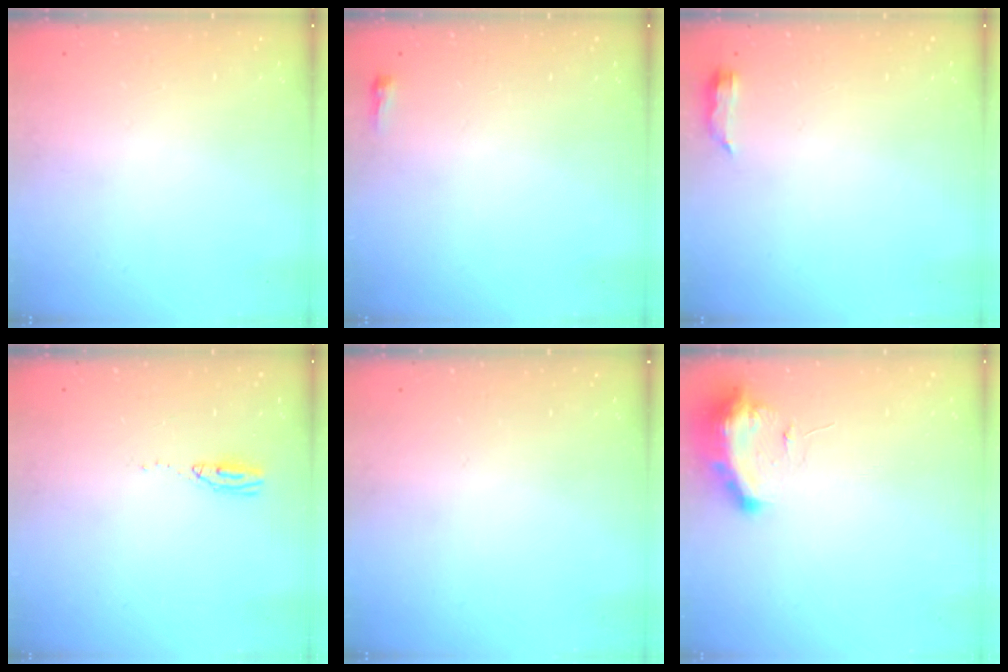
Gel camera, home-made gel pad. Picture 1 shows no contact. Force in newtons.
{"total": 2.4, "press": 2.4, "slide": 0.6}
{"total": 5.1, "press": 4.8, "slide": 1.7}
{"total": 9.3, "press": 5.1, "slide": 7.7}
{"total": 0.0}
{"total": 9.4, "press": 9.3, "slide": 1.3}